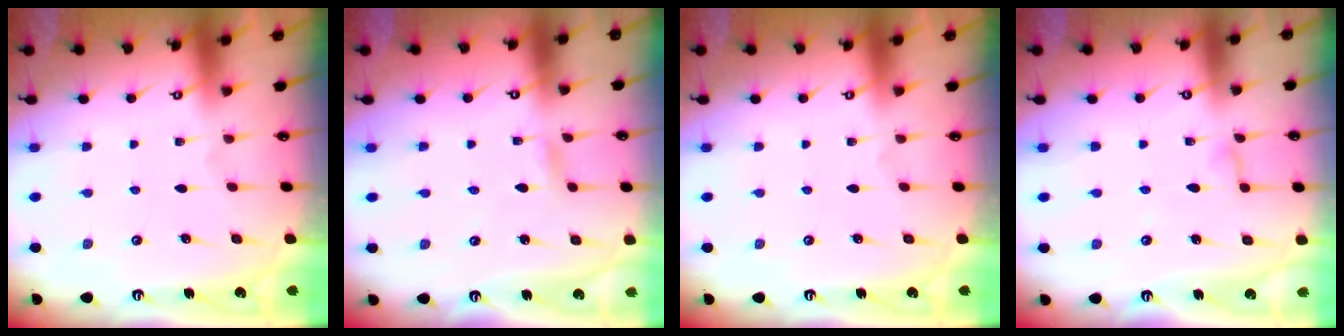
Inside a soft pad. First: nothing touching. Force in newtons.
{"total": 1.4, "press": 1.4, "slide": 0.1}
{"total": 0.0}
{"total": 3.1, "press": 3.1, "slide": 0.3}